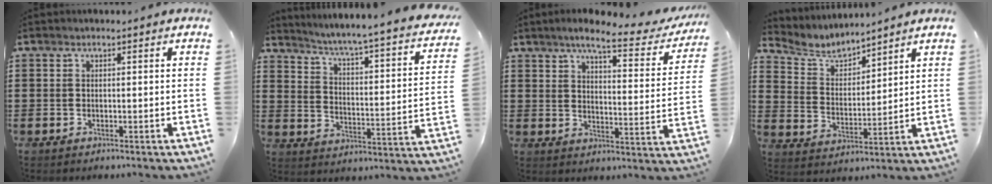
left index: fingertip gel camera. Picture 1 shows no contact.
{"total": 3.4, "force": [2.7, -1.1, 1.8], "torque": [-0.052, -0.042, 0.029]}
{"total": 7.2, "force": [5.7, 0.9, 4.3], "torque": [-0.089, -0.024, 0.092]}
{"total": 5.3, "force": [5.0, 1.2, 1.3], "torque": [-0.052, -0.027, 0.086]}